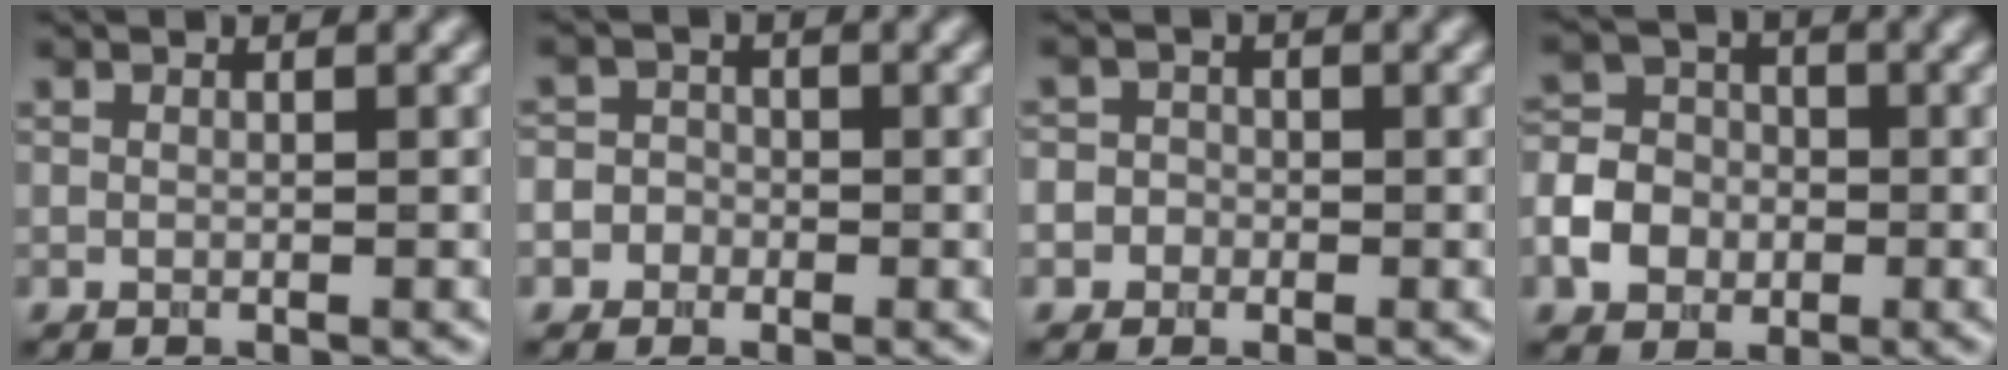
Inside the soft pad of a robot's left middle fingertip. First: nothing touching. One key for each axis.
{"total": 3.3, "fx": -1.2, "fy": 3.0, "fz": 0.7, "tx": 0.020, "ty": 0.012, "tz": -0.045}
{"total": 2.6, "fx": -0.6, "fy": 2.4, "fz": 0.6, "tx": 0.019, "ty": 0.015, "tz": -0.036}
{"total": 4.6, "fx": -1.5, "fy": 3.8, "fz": 2.1, "tx": -0.042, "ty": 0.005, "tz": -0.037}